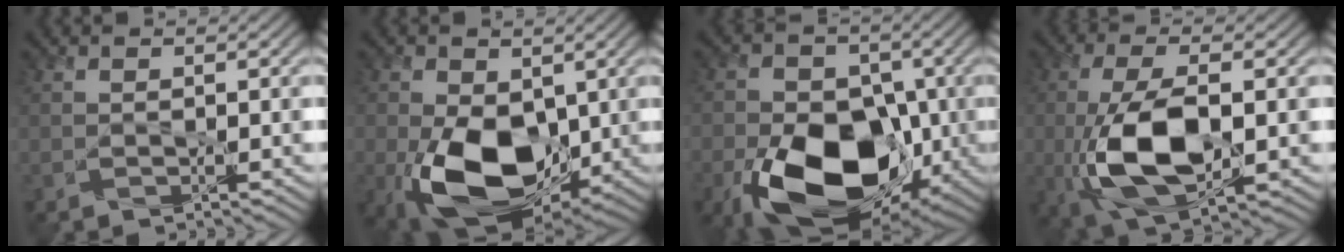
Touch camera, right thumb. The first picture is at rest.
{"total": 13.7, "force": [-2.7, 8.2, 10.6], "torque": [-0.214, -0.025, -0.057]}
{"total": 16.9, "force": [-6.2, 10.8, 11.5], "torque": [-0.186, -0.042, -0.104]}
{"total": 11.5, "force": [-2.7, 4.7, 10.1], "torque": [-0.217, -0.005, -0.047]}